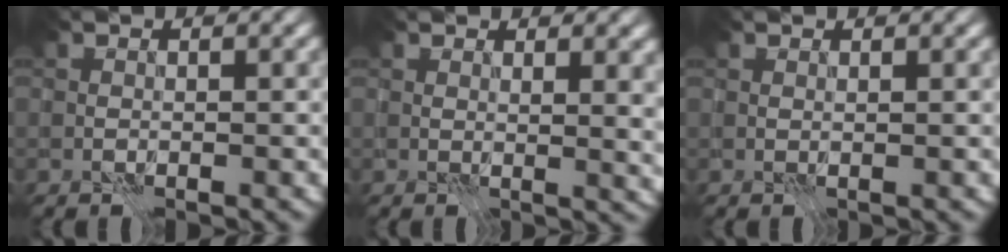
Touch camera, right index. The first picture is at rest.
{"total": 2.2, "force": [0.7, 0.7, 2.0], "torque": [-0.023, -0.003, 0.012]}
{"total": 0.0}